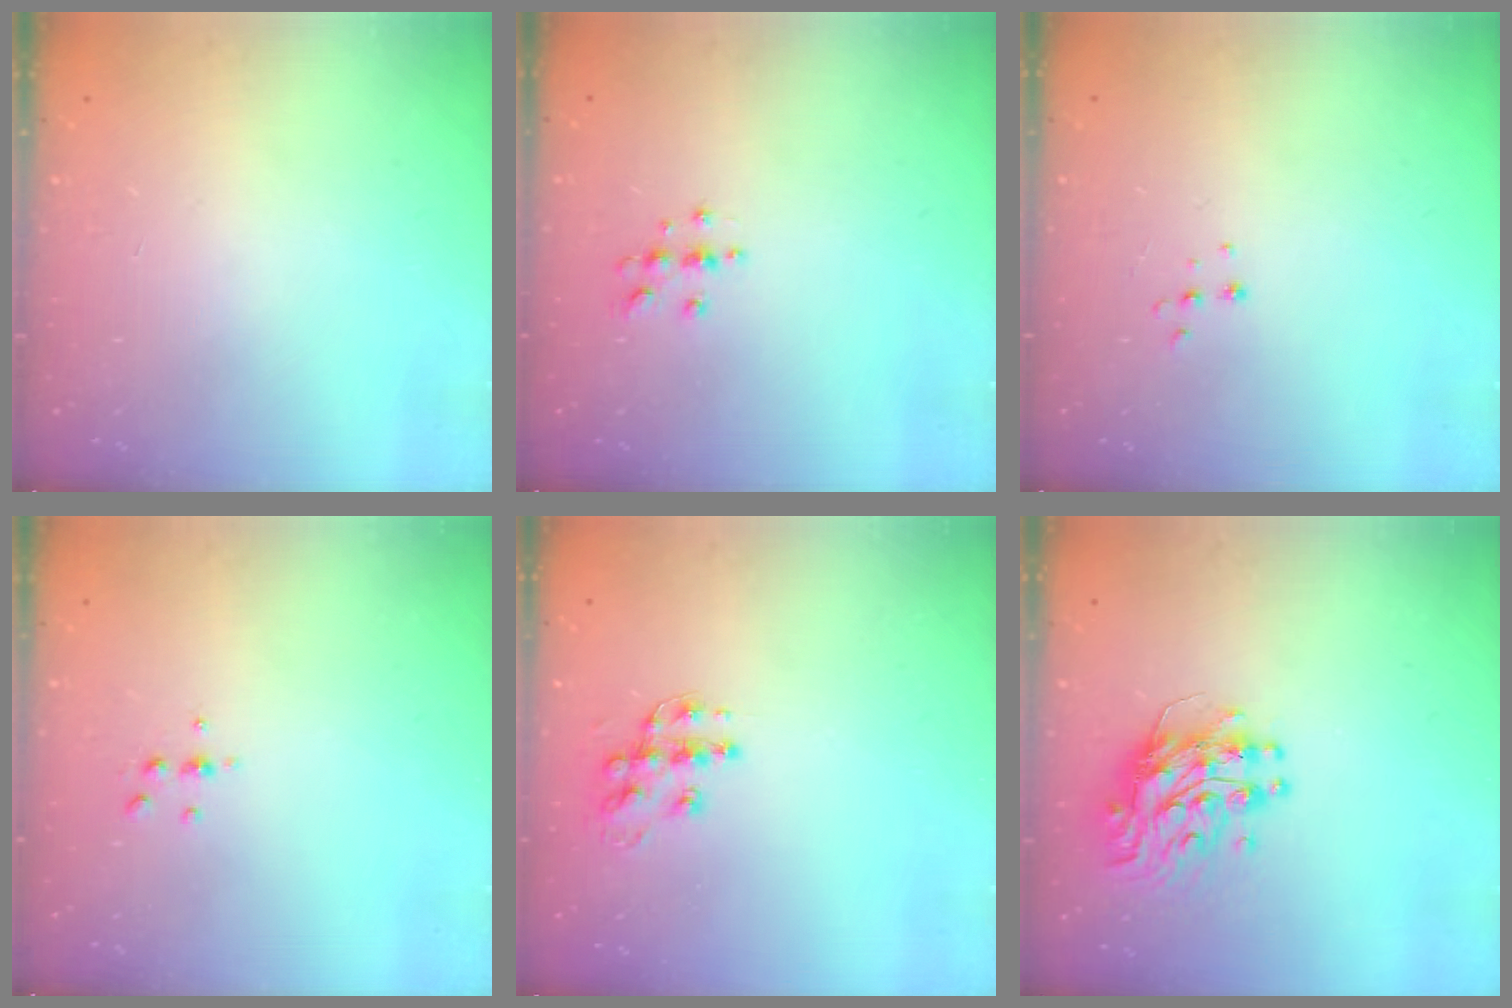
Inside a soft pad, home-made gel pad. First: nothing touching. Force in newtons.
{"total": 6.3, "press": 6.3, "slide": 0.8}
{"total": 4.9, "press": 4.9, "slide": 0.7}
{"total": 3.8, "press": 3.7, "slide": 0.5}
{"total": 10.7, "press": 10.7, "slide": 0.6}
{"total": 11.5, "press": 11.5, "slide": 1.0}